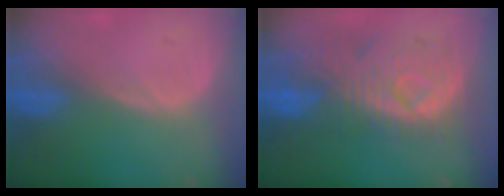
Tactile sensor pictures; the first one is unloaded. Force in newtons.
{"total": 10.2, "press": 9.3, "slide": 4.2}